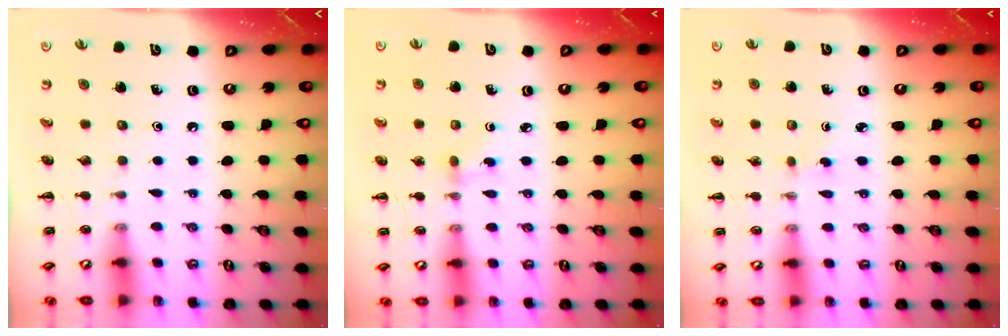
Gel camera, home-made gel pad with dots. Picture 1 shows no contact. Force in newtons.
{"total": 1.6, "press": 1.4, "slide": 0.8}
{"total": 2.3, "press": 2.1, "slide": 0.9}